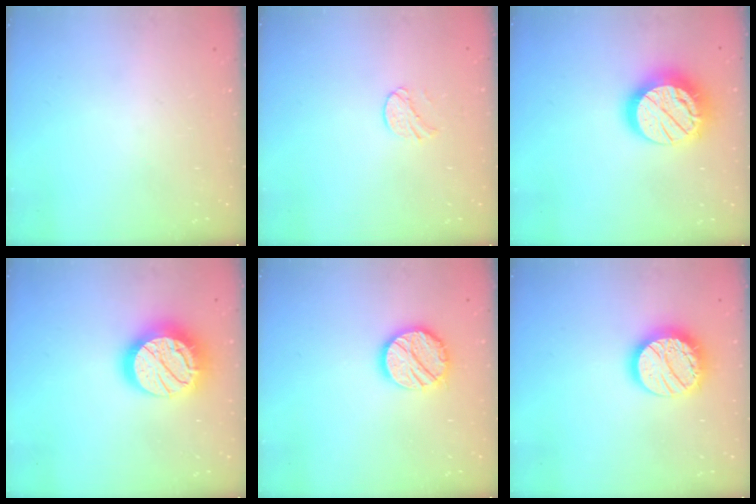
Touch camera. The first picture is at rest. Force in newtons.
{"total": 6.2, "press": 6.2, "slide": 0.6}
{"total": 18.9, "press": 18.8, "slide": 1.5}
{"total": 20.6, "press": 20.5, "slide": 1.4}
{"total": 13.3, "press": 13.3, "slide": 0.8}
{"total": 17.0, "press": 16.9, "slide": 1.3}